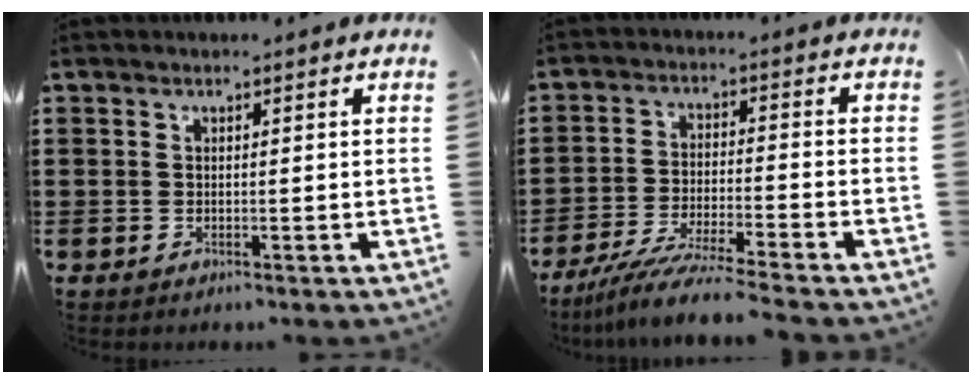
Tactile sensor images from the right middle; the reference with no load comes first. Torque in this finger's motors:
{"motor_torque": [1.12, -1.02, 0.58, 0.14]}